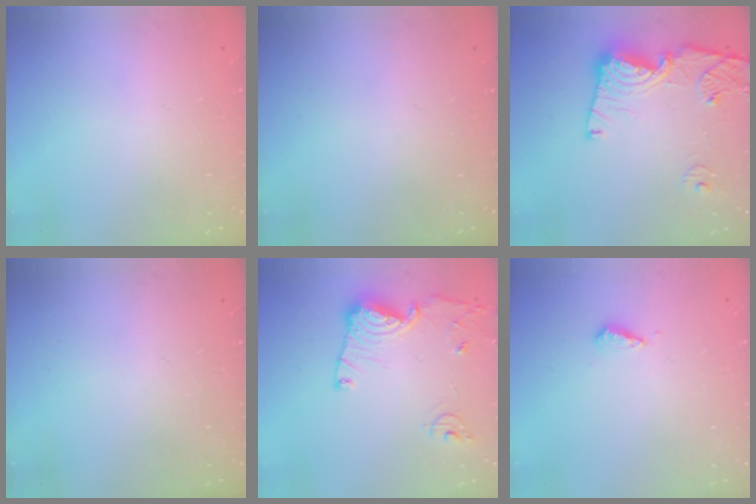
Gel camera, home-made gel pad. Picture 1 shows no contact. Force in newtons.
{"total": 0.0}
{"total": 14.7, "press": 14.6, "slide": 1.8}
{"total": 0.0}
{"total": 13.4, "press": 13.4, "slide": 1.5}
{"total": 2.8, "press": 2.8, "slide": 0.7}